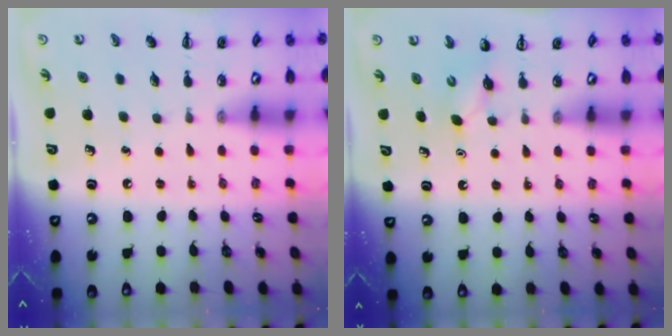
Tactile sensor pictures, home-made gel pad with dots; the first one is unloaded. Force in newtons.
{"total": 2.3, "press": 2.2, "slide": 0.7}